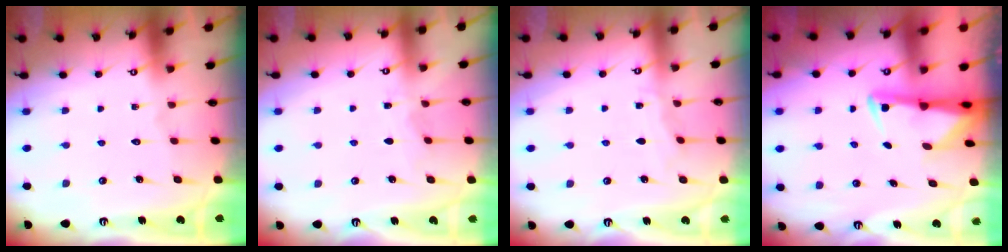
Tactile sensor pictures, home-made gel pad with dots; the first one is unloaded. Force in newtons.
{"total": 3.5, "press": 3.4, "slide": 0.5}
{"total": 3.4, "press": 3.4, "slide": 0.5}
{"total": 3.0, "press": 3.0, "slide": 0.7}